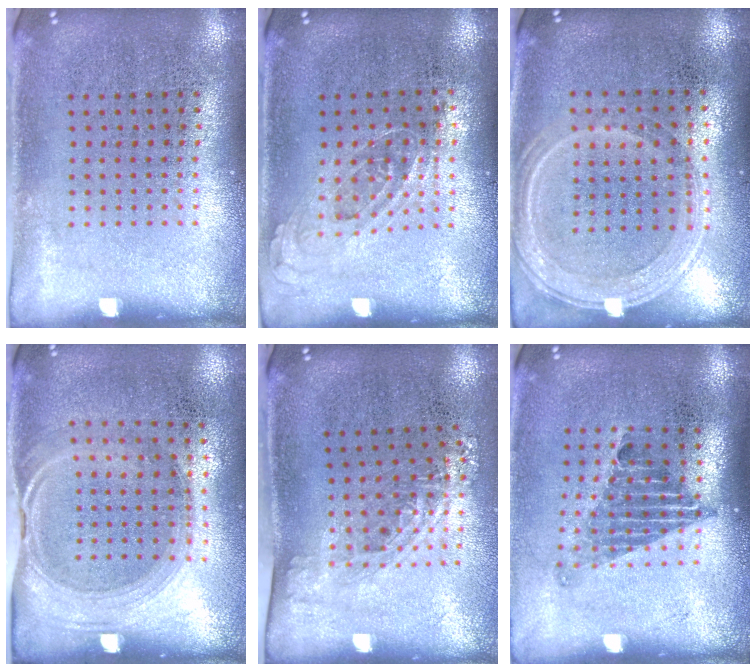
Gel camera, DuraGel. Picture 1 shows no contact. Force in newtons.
{"total": 0.8, "press": 0.7, "slide": 0.5}
{"total": 1.2, "press": 1.1, "slide": 0.5}
{"total": 1.5, "press": 1.3, "slide": 0.7}
{"total": 1.4, "press": 1.0, "slide": 0.9}
{"total": 1.3, "press": 1.0, "slide": 0.9}